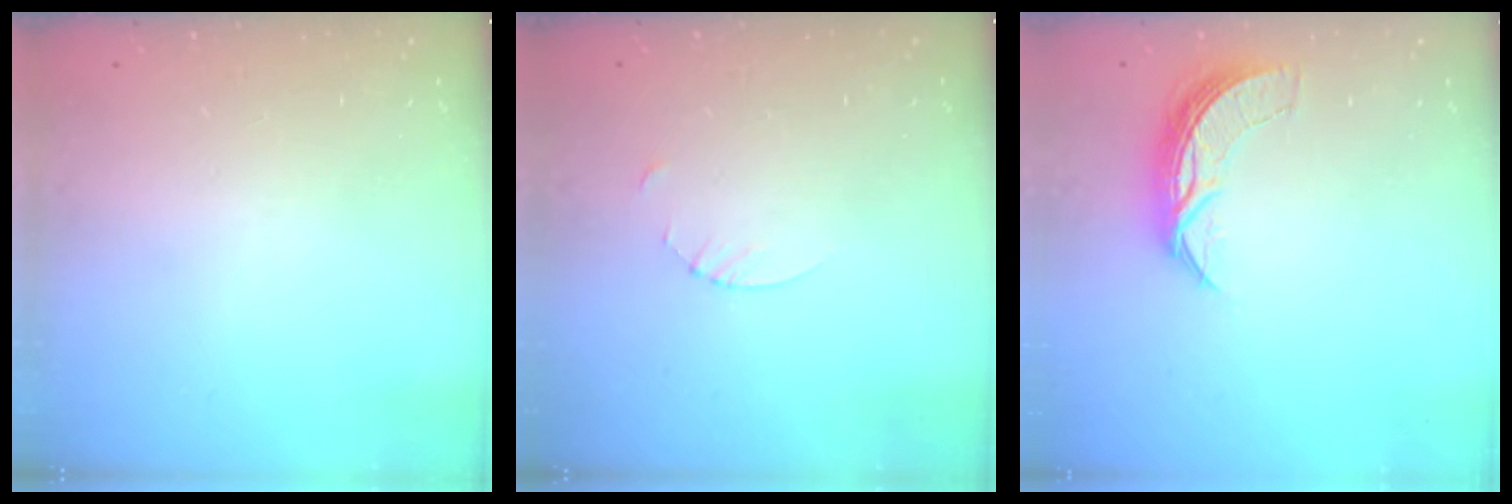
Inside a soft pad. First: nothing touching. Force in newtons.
{"total": 2.7, "press": 2.7, "slide": 0.3}
{"total": 7.7, "press": 7.7, "slide": 0.0}